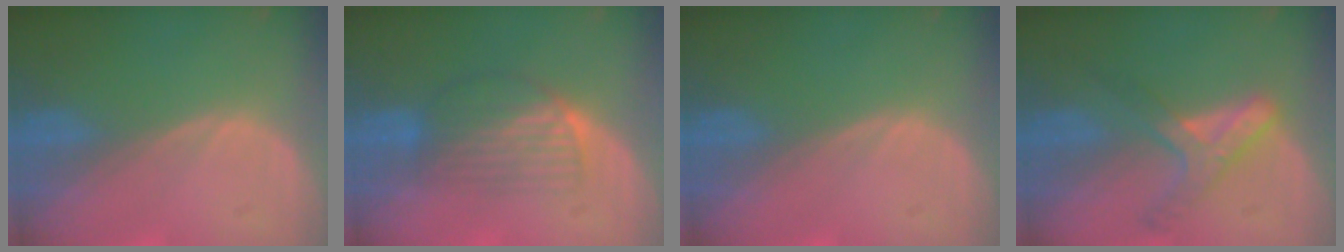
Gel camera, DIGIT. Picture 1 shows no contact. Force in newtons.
{"total": 6.8, "press": 5.8, "slide": 3.4}
{"total": 0.0}
{"total": 6.2, "press": 5.6, "slide": 2.7}